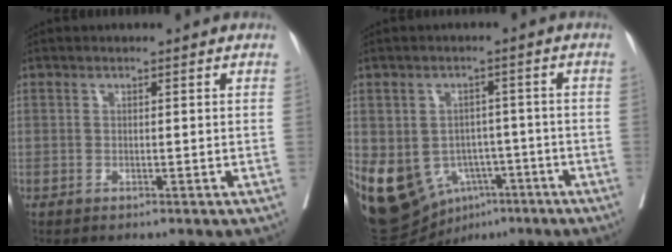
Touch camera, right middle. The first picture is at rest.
{"total": 14.8, "force": [-6.2, 11.2, 7.6], "torque": [-0.156, 0.012, -0.082]}